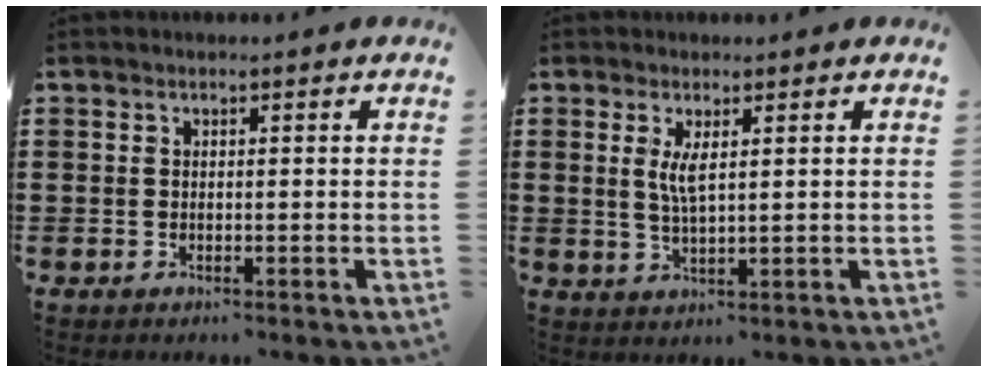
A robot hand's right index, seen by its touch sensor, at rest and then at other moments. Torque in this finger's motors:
{"motor_torque": [0.02, -0.01, 0.21, 0.10]}